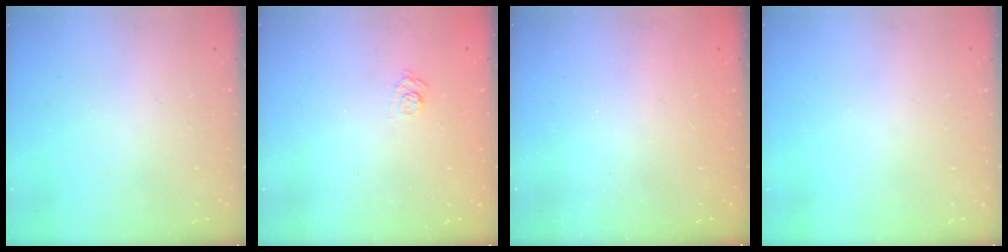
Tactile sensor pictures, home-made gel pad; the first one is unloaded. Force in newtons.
{"total": 3.4, "press": 3.0, "slide": 1.5}
{"total": 2.4, "press": 2.3, "slide": 0.8}
{"total": 0.0}